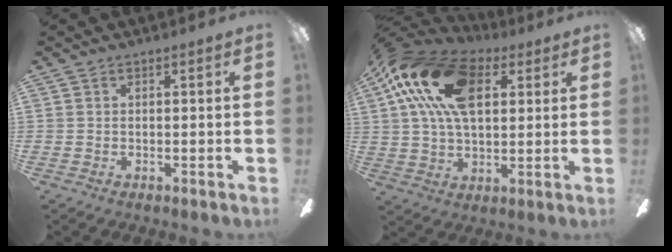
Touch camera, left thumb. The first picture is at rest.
{"total": 21.5, "force": [7.8, 12.6, 15.5], "torque": [-0.283, 0.010, 0.135]}